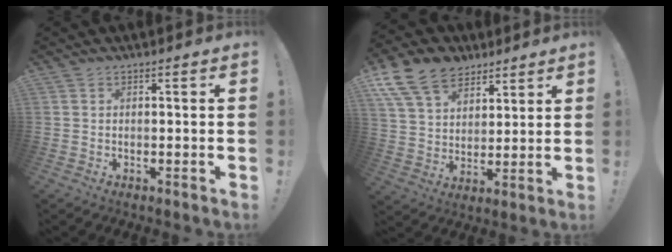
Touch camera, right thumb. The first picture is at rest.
{"total": 15.7, "force": [9.6, 10.3, 6.9], "torque": [-0.120, -0.054, 0.182]}